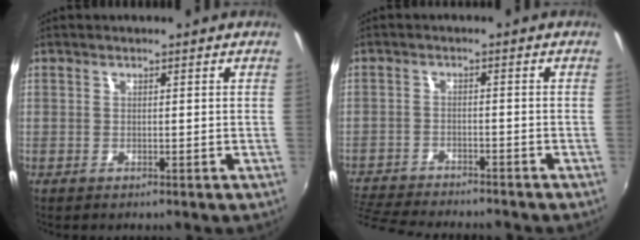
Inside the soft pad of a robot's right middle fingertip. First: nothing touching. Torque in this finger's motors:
{"motor_torque": [1.08, -1.06, 0.43, 0.11]}